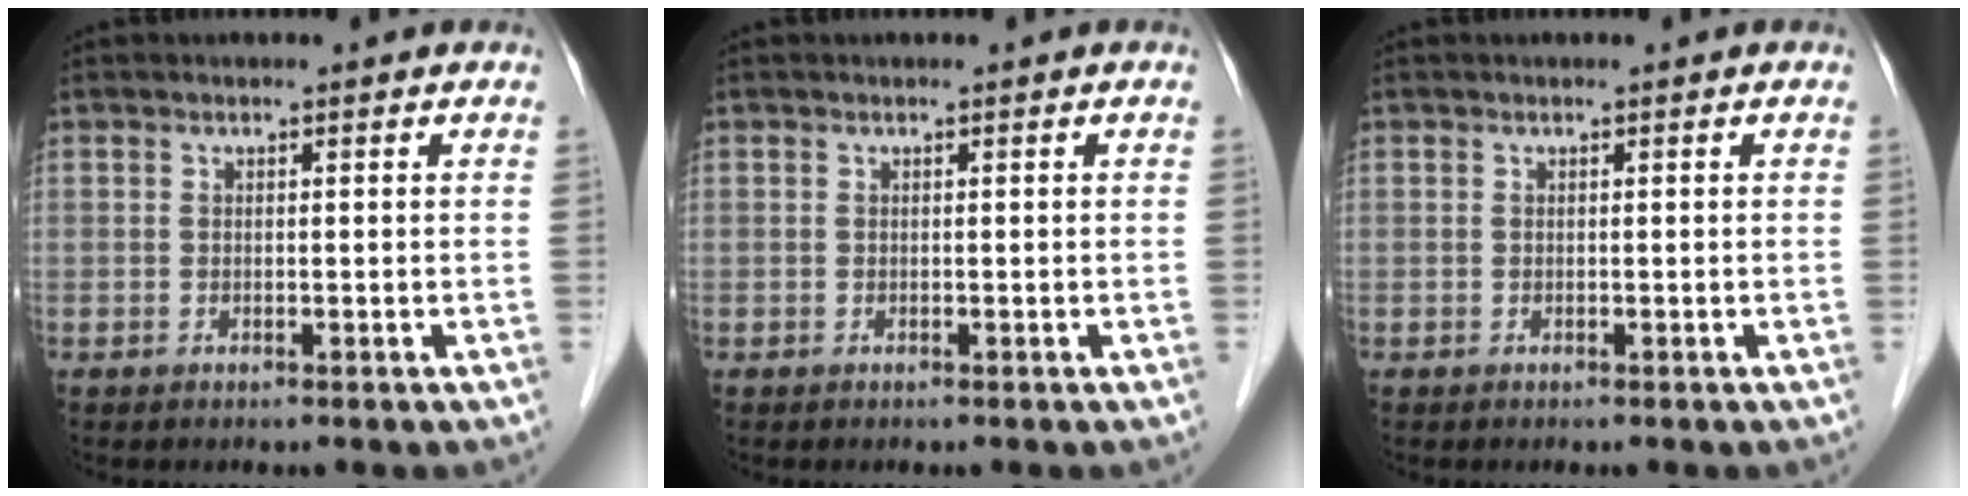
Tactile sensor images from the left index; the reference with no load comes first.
{"total": 0.0}
{"total": 0.0}